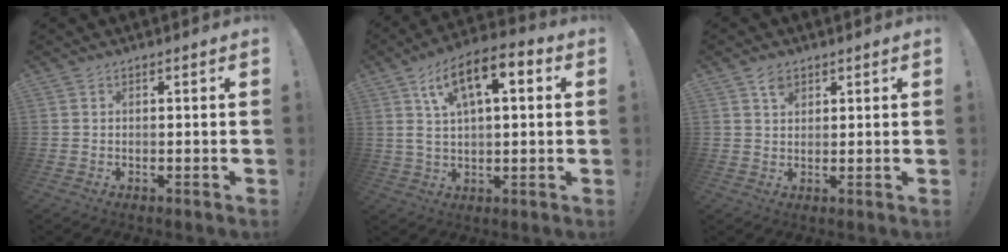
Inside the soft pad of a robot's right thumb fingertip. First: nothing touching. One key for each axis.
{"total": 12.7, "fx": 5.1, "fy": 5.1, "fz": 10.4, "tx": -0.177, "ty": -0.008, "tz": 0.088}
{"total": 3.3, "fx": 2.1, "fy": 2.0, "fz": 1.6, "tx": -0.019, "ty": -0.008, "tz": 0.035}